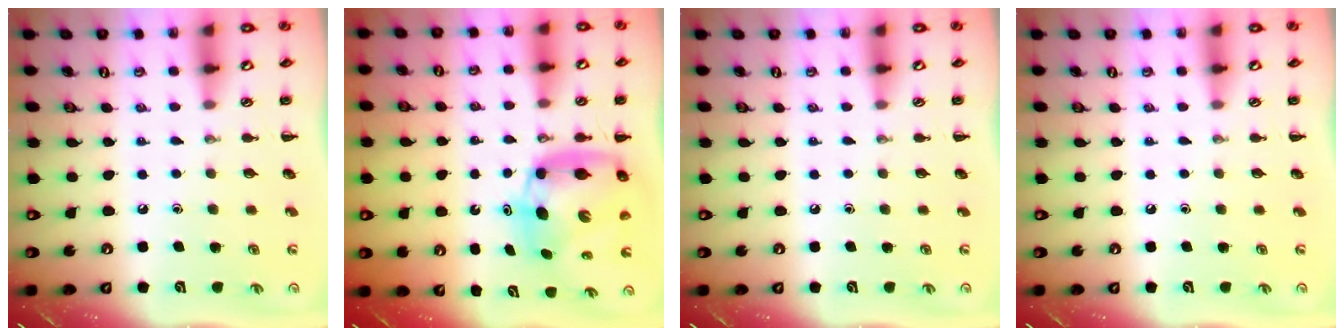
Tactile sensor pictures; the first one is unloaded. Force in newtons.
{"total": 8.9, "press": 8.6, "slide": 2.4}
{"total": 0.0}
{"total": 0.0}